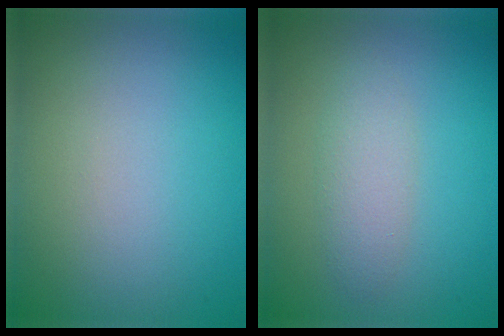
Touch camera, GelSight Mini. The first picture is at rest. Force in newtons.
{"total": 2.3, "press": 2.3, "slide": 0.1}